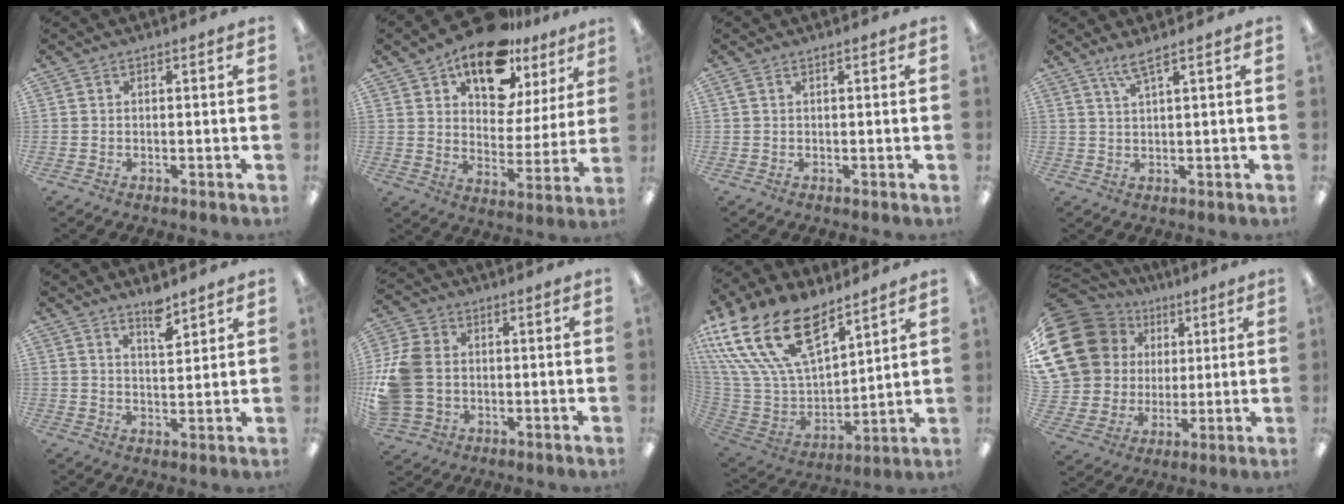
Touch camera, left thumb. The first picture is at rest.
{"total": 17.2, "force": [12.4, 8.6, 8.3], "torque": [-0.135, -0.073, 0.218]}
{"total": 0.8, "force": [0.4, 0.3, 0.6], "torque": [-0.013, 0.002, 0.007]}
{"total": 3.6, "force": [2.8, 0.0, 2.3], "torque": [-0.054, -0.003, 0.049]}
{"total": 5.7, "force": [4.5, 1.9, 3.0], "torque": [-0.036, -0.029, 0.074]}
{"total": 13.4, "force": [0.0, 10.6, 8.1], "torque": [-0.181, 0.021, 0.004]}
{"total": 25.3, "force": [15.5, 13.2, 15.1], "torque": [-0.318, -0.097, 0.279]}
{"total": 20.7, "force": [6.8, 16.9, 9.9], "torque": [-0.213, -0.018, 0.146]}